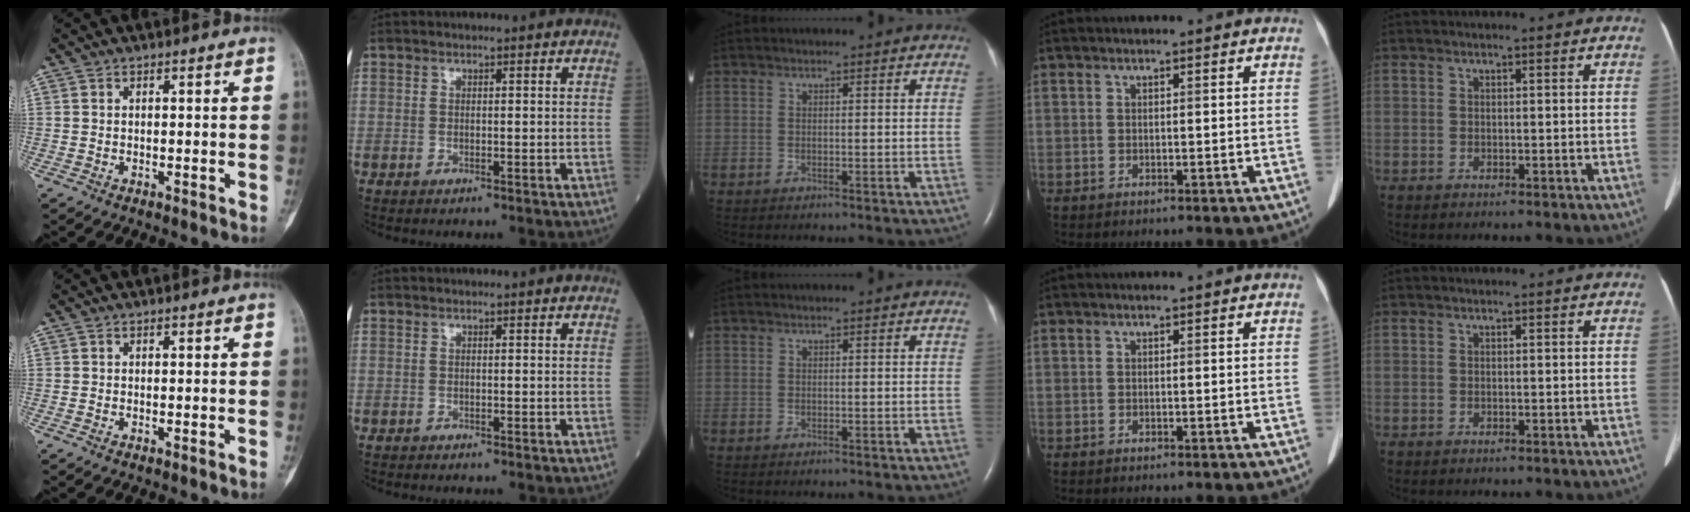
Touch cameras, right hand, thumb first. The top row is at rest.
{}